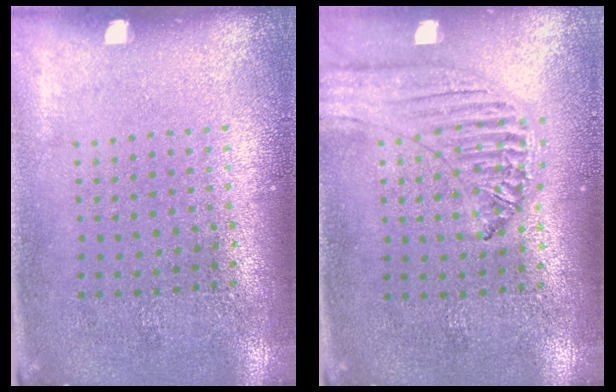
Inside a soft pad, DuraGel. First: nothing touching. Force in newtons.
{"total": 1.3, "press": 1.3, "slide": 0.1}